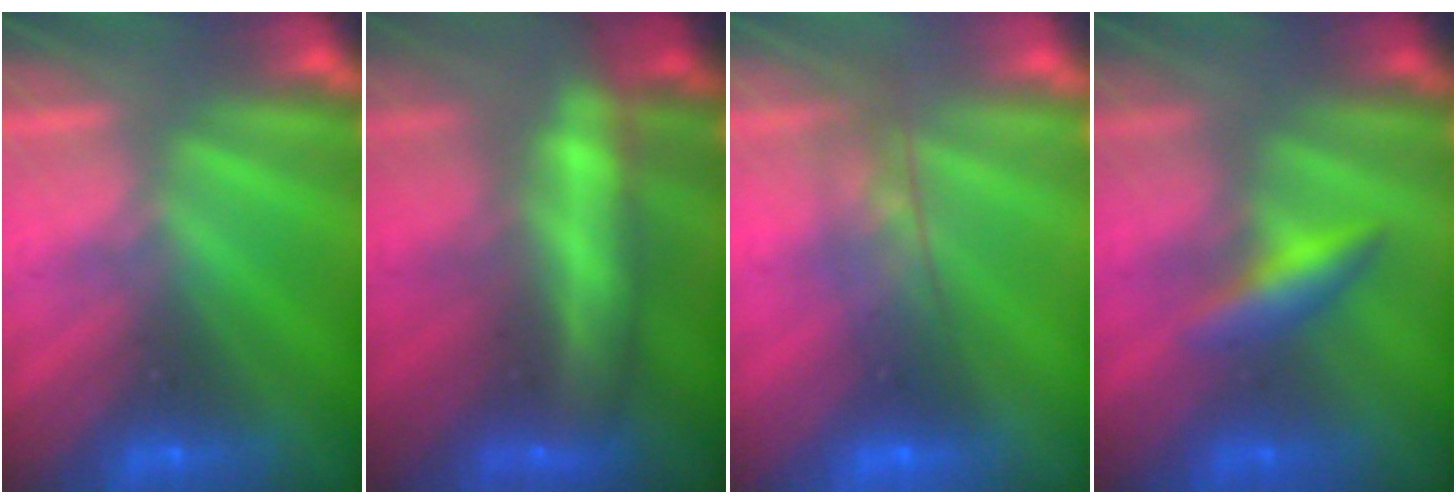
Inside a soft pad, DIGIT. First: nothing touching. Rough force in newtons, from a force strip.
{"total": 8.8}
{"total": 9.7}
{"total": 2.5}